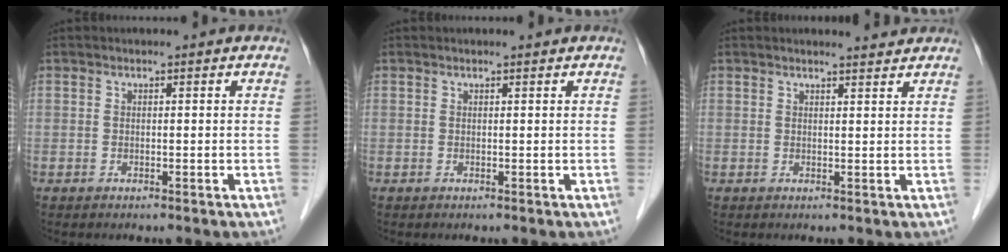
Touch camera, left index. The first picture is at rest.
{"total": 0.0}
{"total": 2.0, "force": [2.0, -0.1, 0.1], "torque": [-0.006, -0.006, 0.023]}